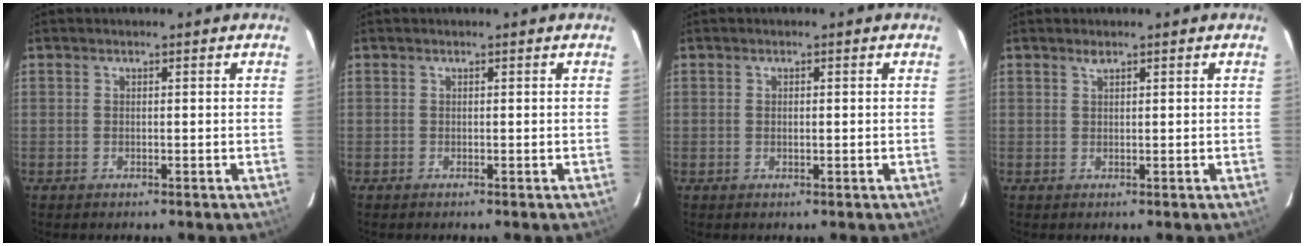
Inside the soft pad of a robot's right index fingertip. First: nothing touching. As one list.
[{"total": 0.0}, {"total": 0.7, "force": [0.0, 0.4, 0.6], "torque": [-0.011, 0.002, 0.000]}, {"total": 0.8, "force": [0.7, 0.3, 0.4], "torque": [-0.007, 0.002, 0.012]}]